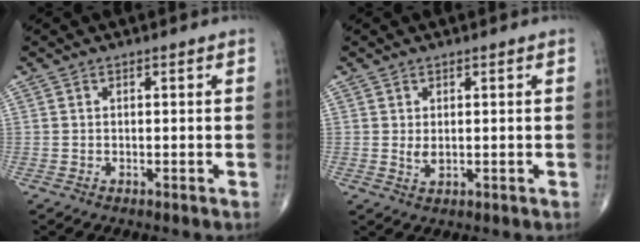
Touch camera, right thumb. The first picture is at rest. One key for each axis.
{"total": 1.4, "fx": 0.4, "fy": 0.7, "fz": 1.1, "tx": -0.020, "ty": -0.005, "tz": 0.011}